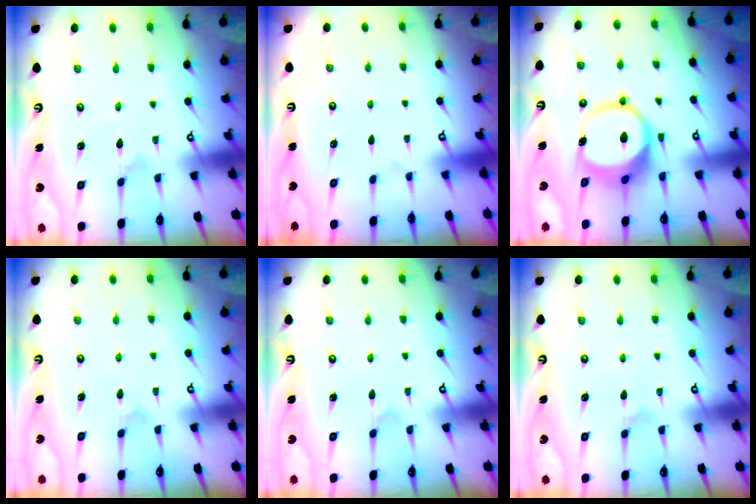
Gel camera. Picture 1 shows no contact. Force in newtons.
{"total": 0.0}
{"total": 9.4, "press": 9.3, "slide": 1.3}
{"total": 4.1, "press": 4.1, "slide": 0.3}
{"total": 2.4, "press": 2.4, "slide": 0.2}
{"total": 2.7, "press": 2.7, "slide": 0.3}